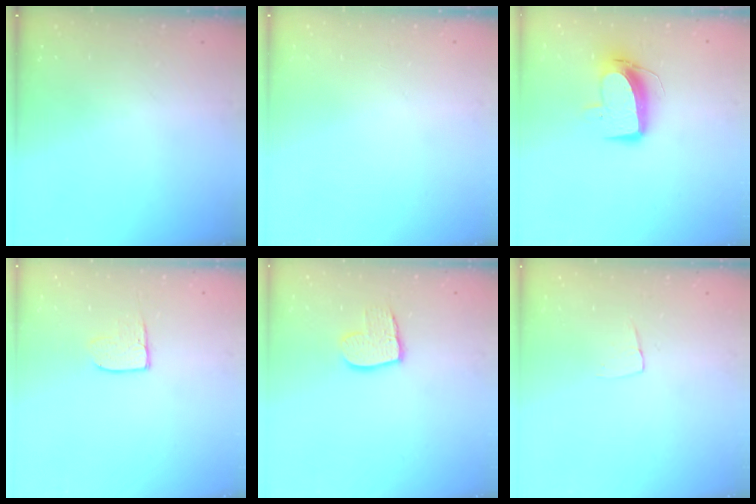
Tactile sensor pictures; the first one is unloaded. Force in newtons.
{"total": 0.0}
{"total": 11.1, "press": 11.0, "slide": 1.2}
{"total": 6.3, "press": 6.2, "slide": 0.5}
{"total": 9.8, "press": 9.8, "slide": 0.9}
{"total": 3.4, "press": 3.4, "slide": 0.2}